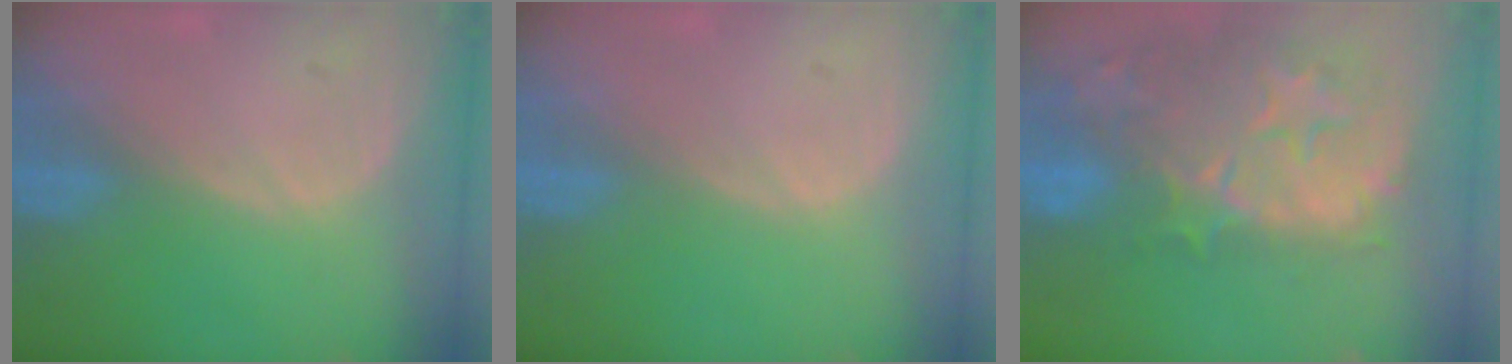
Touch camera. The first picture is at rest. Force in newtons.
{"total": 0.0}
{"total": 14.0, "press": 11.9, "slide": 7.4}